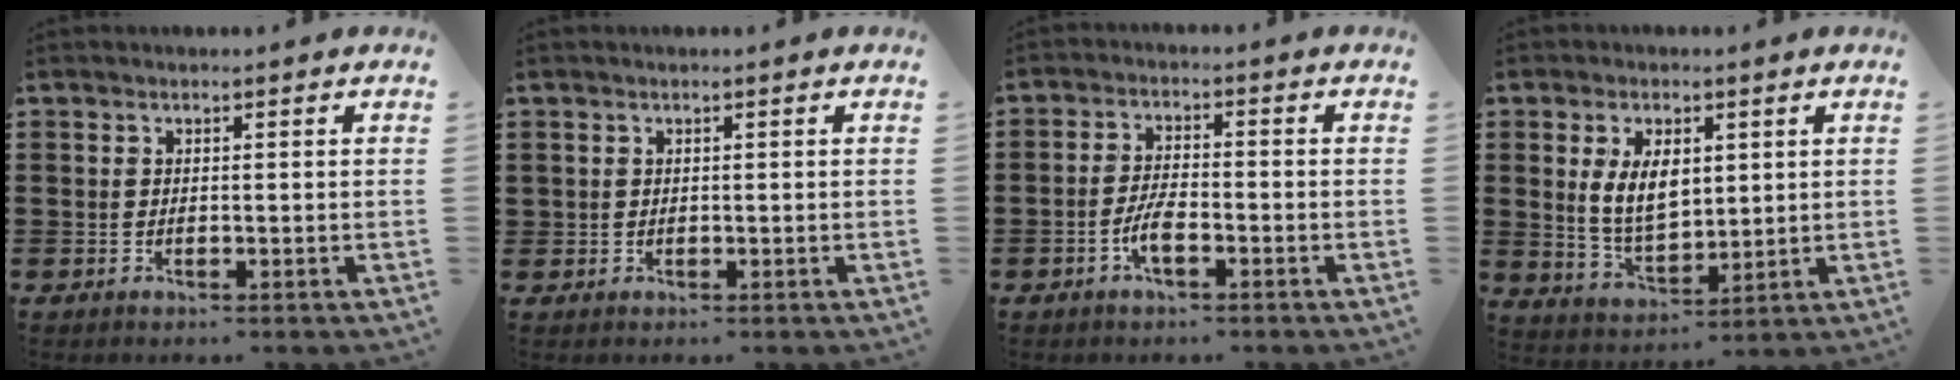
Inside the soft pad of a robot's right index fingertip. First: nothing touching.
{"total": 0.6, "force": [0.2, 0.6, -0.1], "torque": [0.002, 0.006, 0.003]}
{"total": 4.0, "force": [-1.9, 1.4, 3.3], "torque": [-0.082, -0.003, -0.044]}
{"total": 7.2, "force": [1.6, 4.1, 5.7], "torque": [-0.120, 0.007, 0.025]}